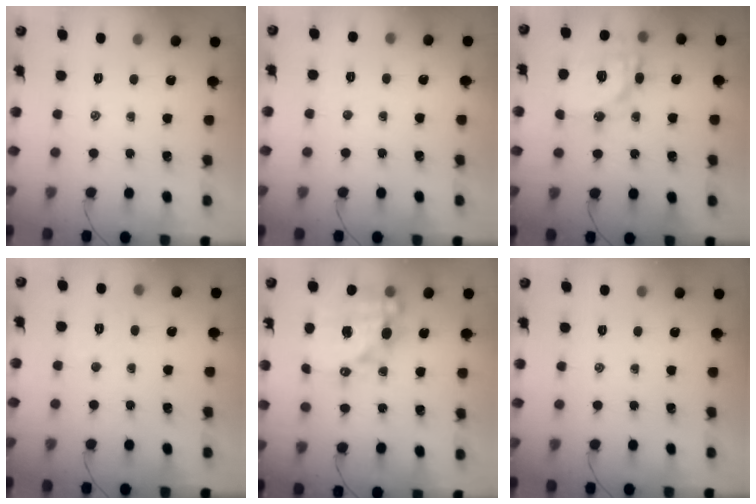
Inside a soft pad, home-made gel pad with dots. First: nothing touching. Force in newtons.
{"total": 2.5, "press": 2.4, "slide": 0.7}
{"total": 15.3, "press": 15.2, "slide": 2.1}
{"total": 3.7, "press": 3.6, "slide": 0.8}
{"total": 16.0, "press": 15.6, "slide": 3.5}
{"total": 0.0}